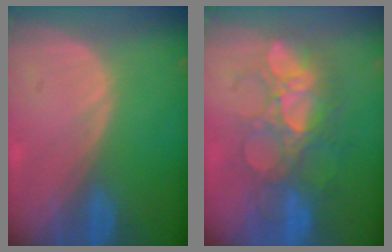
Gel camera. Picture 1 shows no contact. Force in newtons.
{"total": 8.9, "press": 8.8, "slide": 1.4}